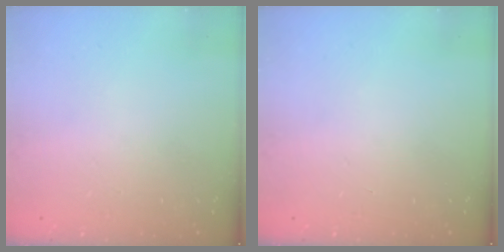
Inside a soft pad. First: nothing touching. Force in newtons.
{"total": 0.0}